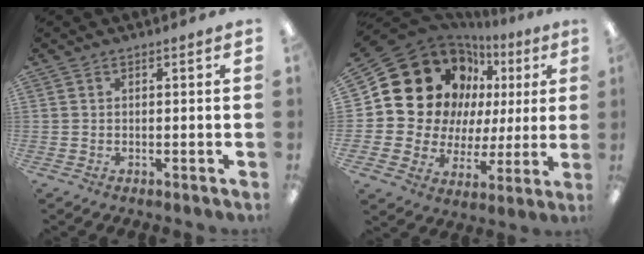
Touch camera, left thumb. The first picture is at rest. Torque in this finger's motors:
{"motor_torque": [1.51, 3.50, -0.02, 0.05, 0.17]}